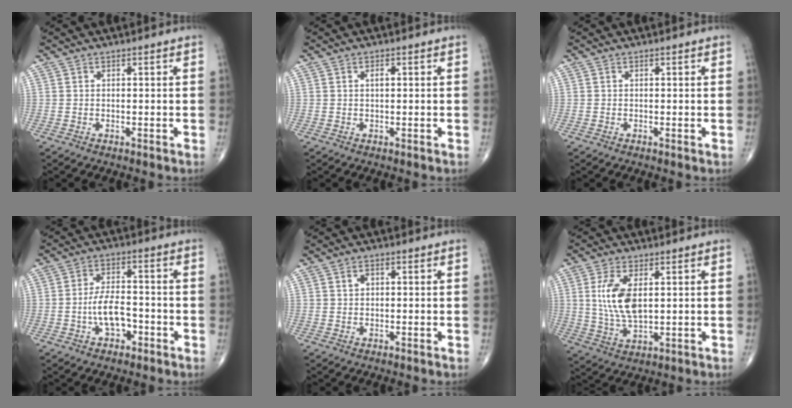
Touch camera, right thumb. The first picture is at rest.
{"total": 1.3, "force": [0.3, 0.6, 1.1], "torque": [-0.020, 0.002, 0.004]}
{"total": 0.0}
{"total": 6.9, "force": [-2.3, 3.8, 5.2], "torque": [-0.087, 0.025, -0.042]}
{"total": 1.7, "force": [0.4, 1.2, 1.1], "torque": [-0.018, 0.007, 0.006]}
{"total": 9.6, "force": [1.9, 4.6, 8.2], "torque": [-0.167, -0.013, 0.043]}